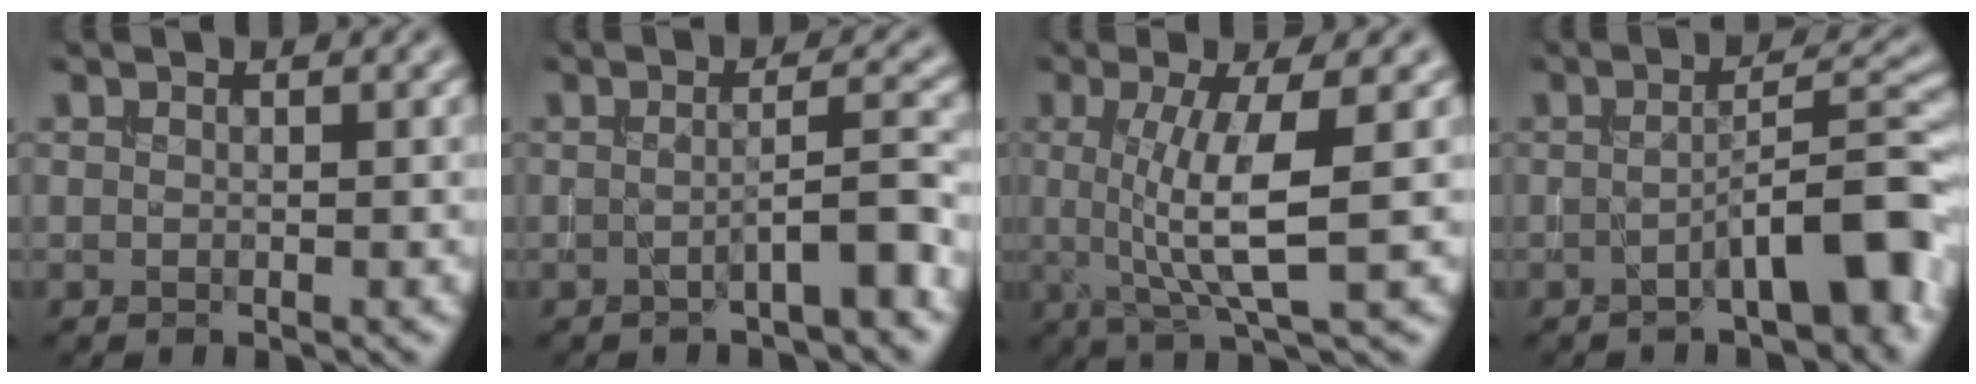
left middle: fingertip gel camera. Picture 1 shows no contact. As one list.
[{"total": 3.2, "force": [-0.8, 0.5, 3.1], "torque": [-0.044, 0.011, -0.019]}, {"total": 6.3, "force": [0.3, 1.4, 6.1], "torque": [-0.110, -0.004, 0.006]}, {"total": 6.1, "force": [-1.8, 1.4, 5.6], "torque": [-0.079, 0.016, -0.032]}]